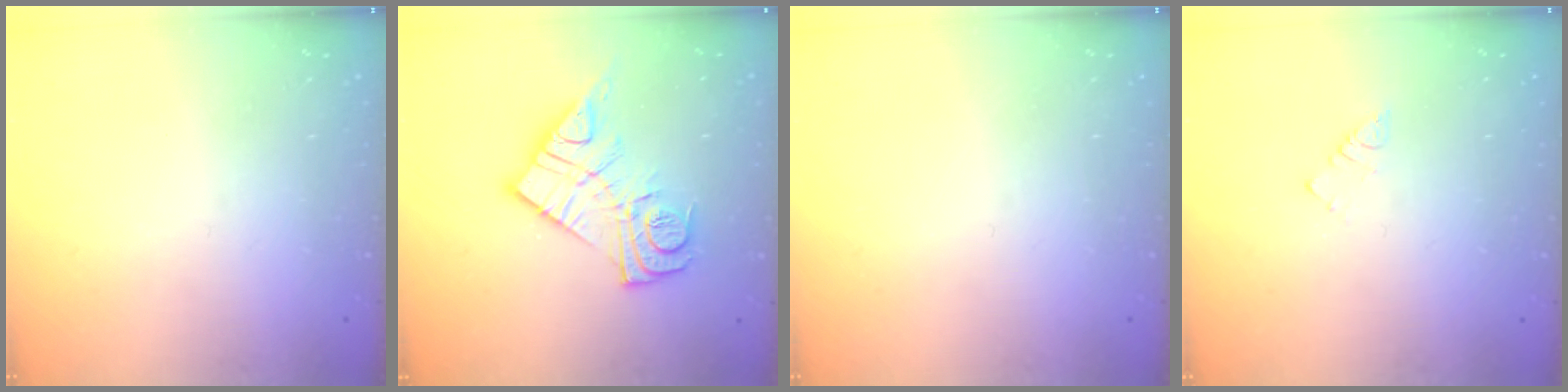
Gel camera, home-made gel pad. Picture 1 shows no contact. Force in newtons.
{"total": 16.3, "press": 16.2, "slide": 1.4}
{"total": 0.0}
{"total": 2.3, "press": 2.3, "slide": 0.4}